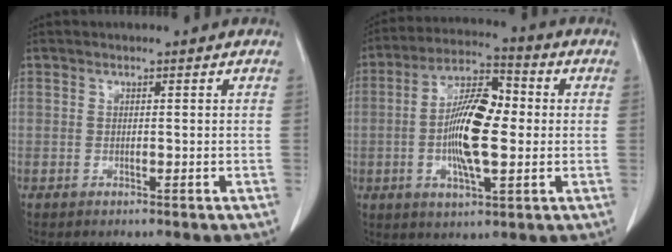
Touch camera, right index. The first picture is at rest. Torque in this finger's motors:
{"motor_torque": [0.89, 0.36, 0.33, 0.15]}